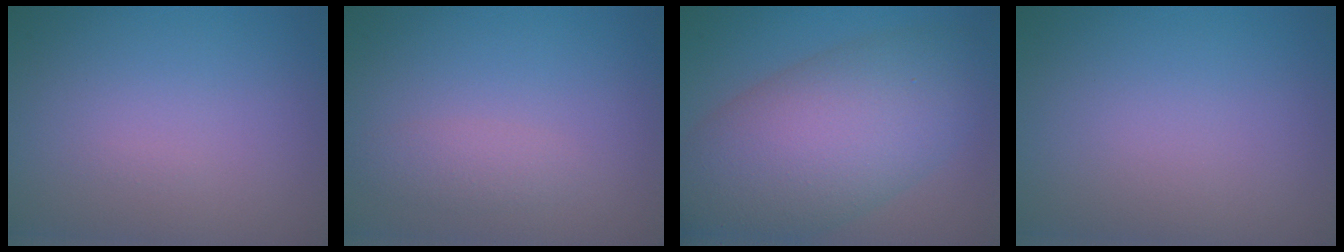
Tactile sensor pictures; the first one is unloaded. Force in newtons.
{"total": 1.5, "press": 1.5, "slide": 0.1}
{"total": 11.5, "press": 11.4, "slide": 0.3}
{"total": 0.0}